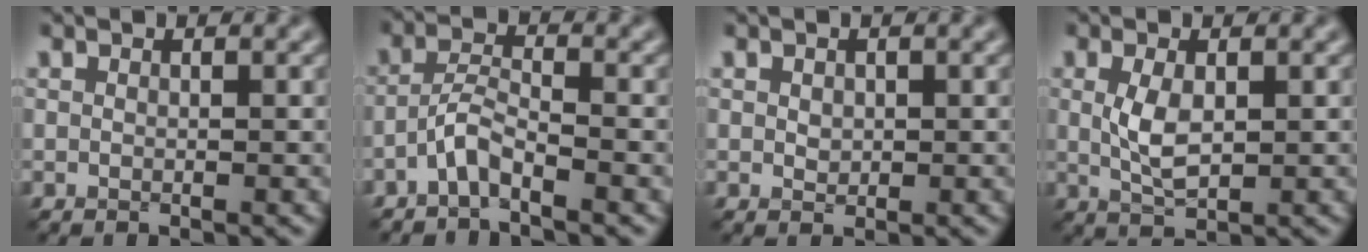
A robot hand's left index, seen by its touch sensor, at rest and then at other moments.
{"total": 2.4, "force": [-1.9, 0.3, 1.5], "torque": [-0.033, 0.011, -0.045]}
{"total": 0.9, "force": [0.1, 0.7, 0.5], "torque": [-0.013, -0.001, 0.003]}
{"total": 3.1, "force": [0.1, 1.4, 2.7], "torque": [-0.068, -0.002, 0.005]}